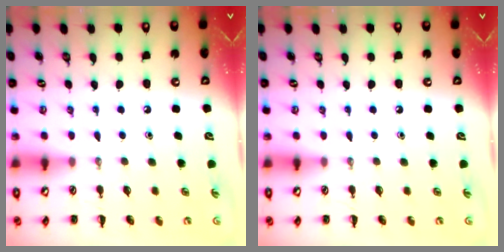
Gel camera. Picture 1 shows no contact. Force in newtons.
{"total": 0.0}